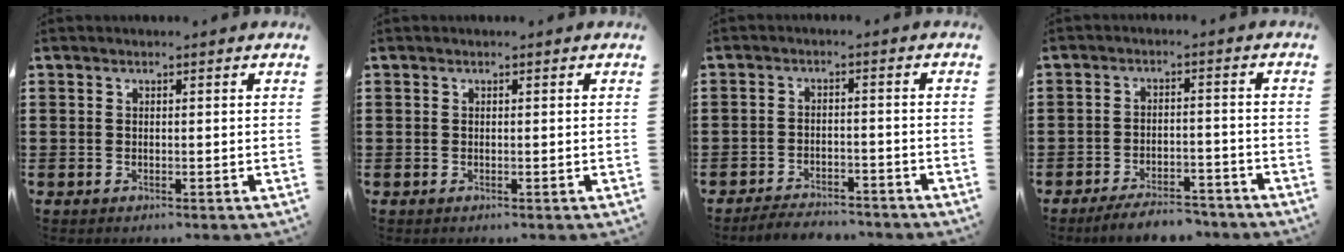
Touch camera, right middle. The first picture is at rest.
{"total": 0.0}
{"total": 3.5, "force": [-3.5, 0.4, 0.1], "torque": [-0.008, 0.001, -0.073]}
{"total": 4.9, "force": [-4.7, 0.6, 1.4], "torque": [-0.029, -0.001, -0.092]}